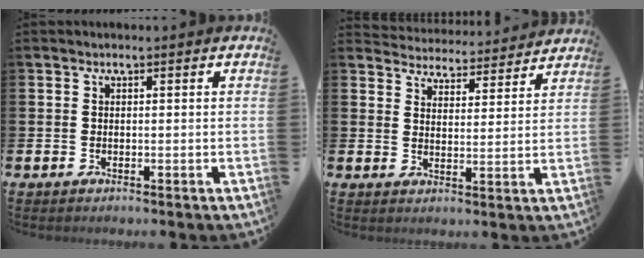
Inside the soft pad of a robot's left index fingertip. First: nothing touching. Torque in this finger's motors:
{"motor_torque": [0.73, -1.41, -0.13, -0.07]}